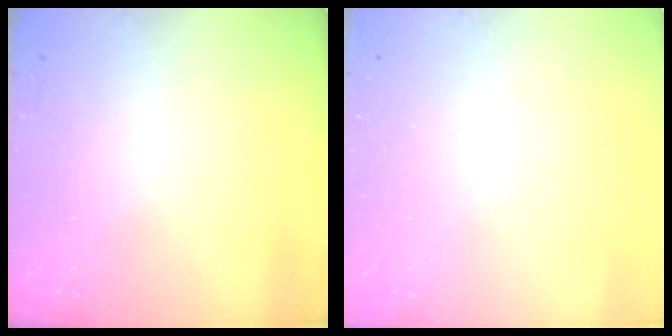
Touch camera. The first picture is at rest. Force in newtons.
{"total": 0.0}